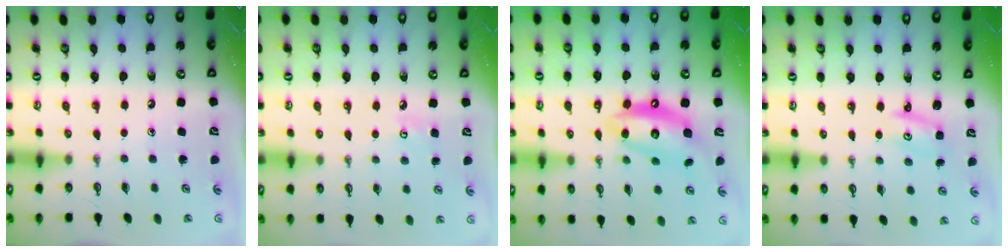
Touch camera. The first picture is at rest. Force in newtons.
{"total": 5.0, "press": 5.0, "slide": 0.5}
{"total": 12.7, "press": 12.7, "slide": 1.3}
{"total": 2.6, "press": 2.6, "slide": 0.1}